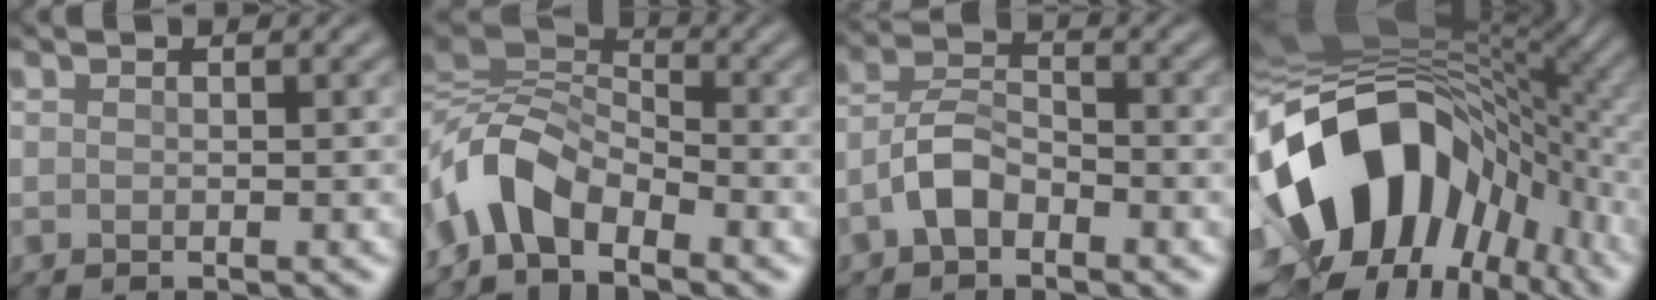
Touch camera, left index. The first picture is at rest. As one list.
[{"total": 5.5, "force": [-2.2, 2.8, 4.1], "torque": [-0.086, 0.010, -0.055]}, {"total": 3.4, "force": [-2.0, 1.6, 2.1], "torque": [-0.042, 0.014, -0.047]}, {"total": 18.0, "force": [-2.8, 12.1, 13.0], "torque": [-0.238, -0.013, -0.042]}]